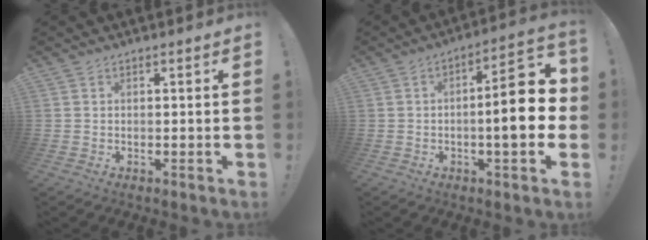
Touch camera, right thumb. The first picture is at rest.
{"total": 15.8, "force": [-1.2, 4.9, 15.0], "torque": [-0.194, 0.005, -0.020]}